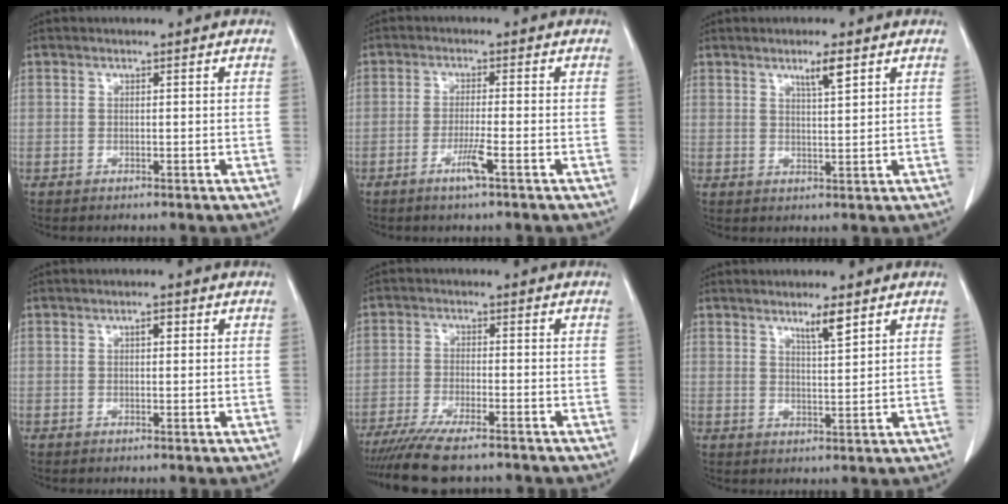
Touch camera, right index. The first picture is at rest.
{"total": 3.7, "force": [-1.9, -0.3, 3.1], "torque": [-0.063, -0.008, -0.038]}
{"total": 3.5, "force": [2.1, 0.2, 2.8], "torque": [-0.050, -0.003, 0.038]}
{"total": 1.2, "force": [0.4, 0.5, 1.0], "torque": [-0.016, 0.003, 0.004]}
{"total": 11.7, "force": [-9.8, 1.5, 6.1], "torque": [-0.099, -0.023, -0.155]}
{"total": 3.6, "force": [2.5, 0.1, 2.6], "torque": [-0.048, -0.005, 0.045]}